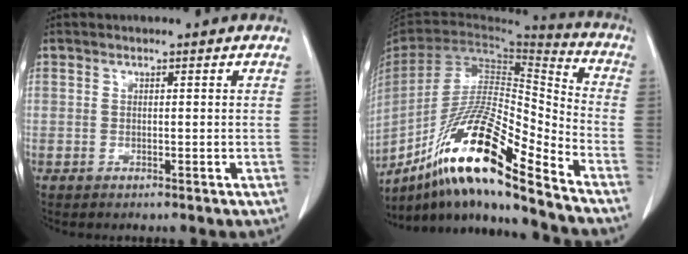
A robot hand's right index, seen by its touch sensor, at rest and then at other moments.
{"total": 20.0, "force": [-13.1, 1.6, 14.9], "torque": [-0.292, -0.017, -0.240]}